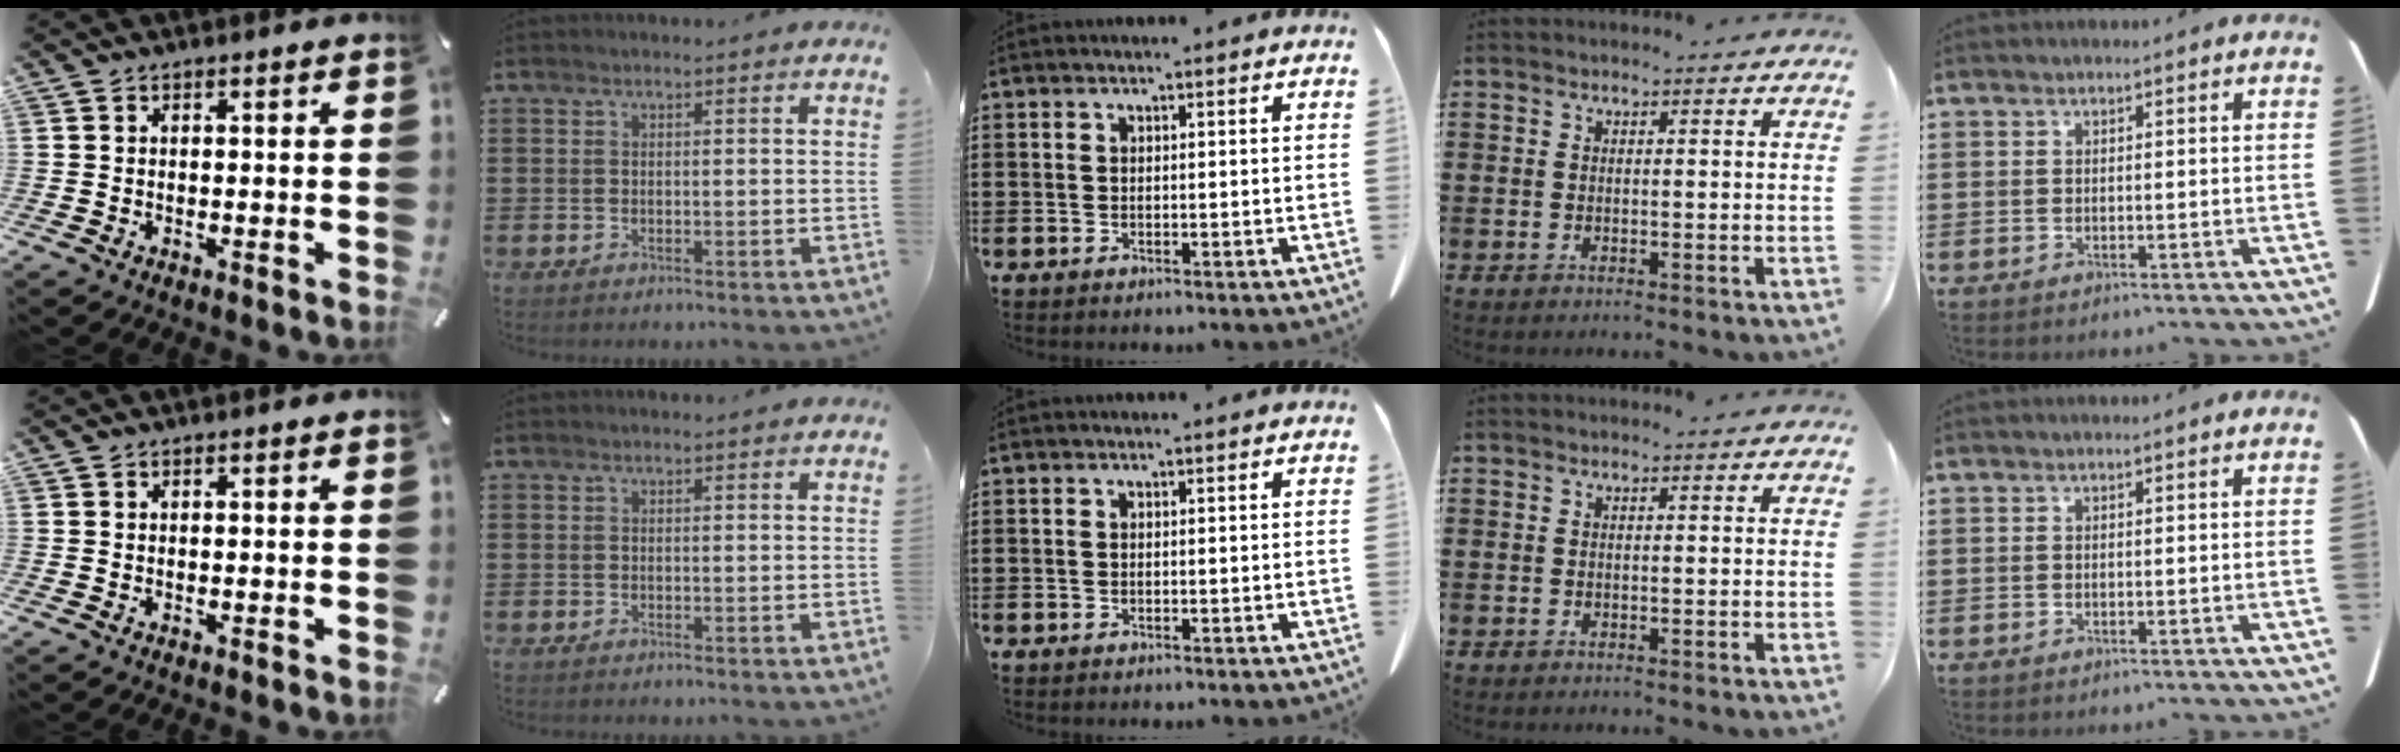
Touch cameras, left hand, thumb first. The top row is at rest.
{}